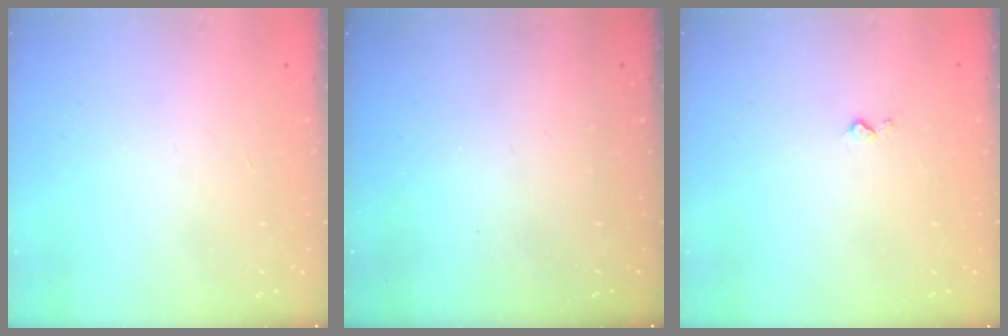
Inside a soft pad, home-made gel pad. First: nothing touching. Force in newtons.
{"total": 0.0}
{"total": 2.8, "press": 2.7, "slide": 0.4}